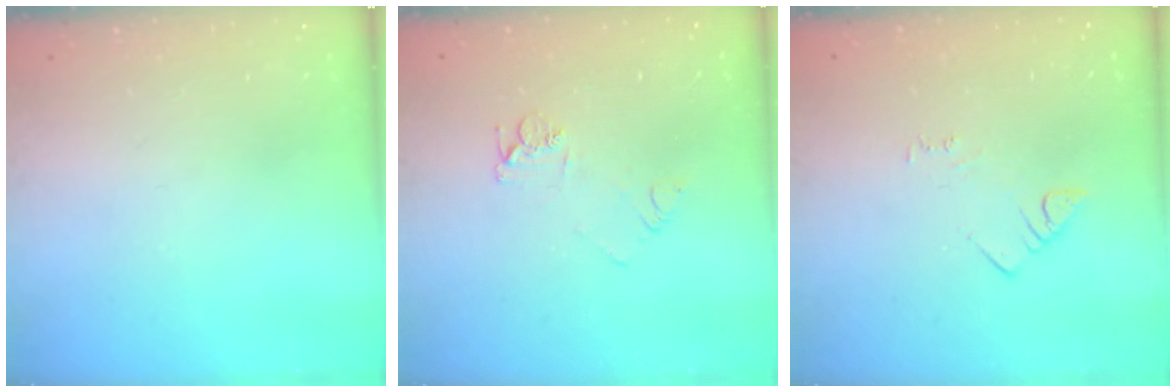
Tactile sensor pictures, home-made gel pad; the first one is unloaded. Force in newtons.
{"total": 5.6, "press": 5.6, "slide": 0.5}
{"total": 2.5, "press": 2.5, "slide": 0.4}